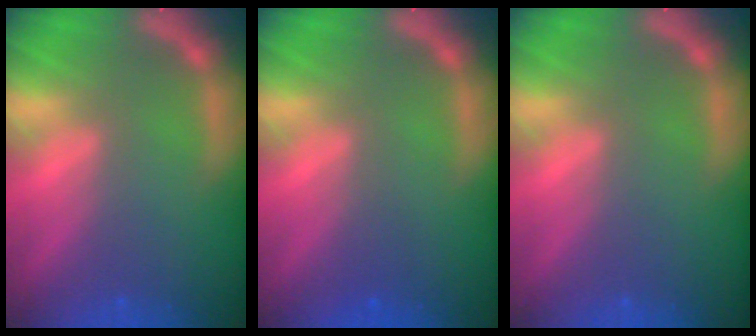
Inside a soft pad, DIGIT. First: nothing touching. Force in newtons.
{"total": 1.0}
{"total": 0.0}